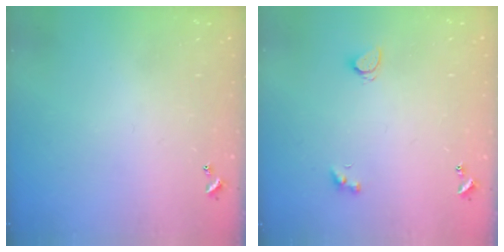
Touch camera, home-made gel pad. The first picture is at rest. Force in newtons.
{"total": 2.1, "press": 2.0, "slide": 0.4}